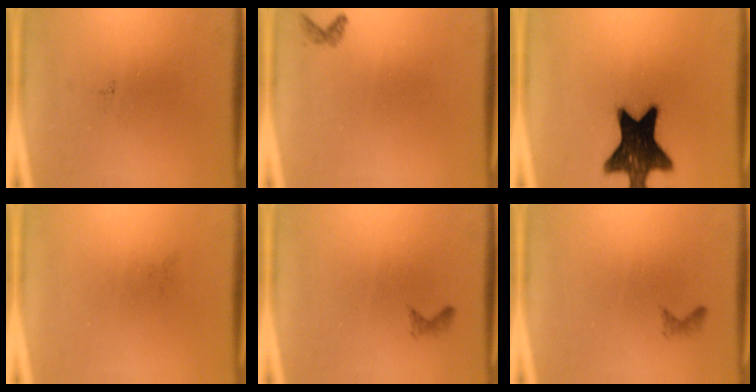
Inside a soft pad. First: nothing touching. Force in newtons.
{"total": 0.7}
{"total": 17.8}
{"total": 0.0}
{"total": 0.6}
{"total": 0.6}